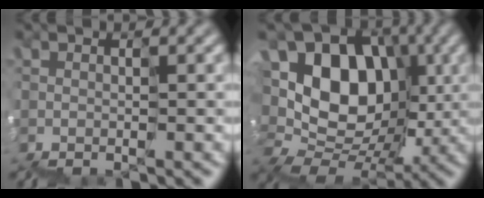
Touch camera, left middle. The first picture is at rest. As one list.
[{"total": 8.3, "force": [1.4, 7.0, 4.3], "torque": [-0.067, 0.034, 0.008]}]